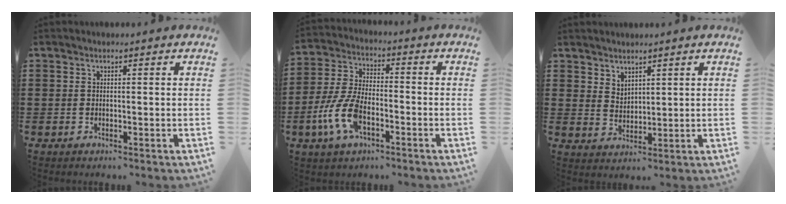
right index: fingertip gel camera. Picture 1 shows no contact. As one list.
[{"total": 9.1, "force": [-3.6, 4.4, 7.1], "torque": [-0.182, -0.010, -0.072]}, {"total": 2.9, "force": [2.6, 1.2, -0.1], "torque": [-0.006, 0.000, 0.052]}]